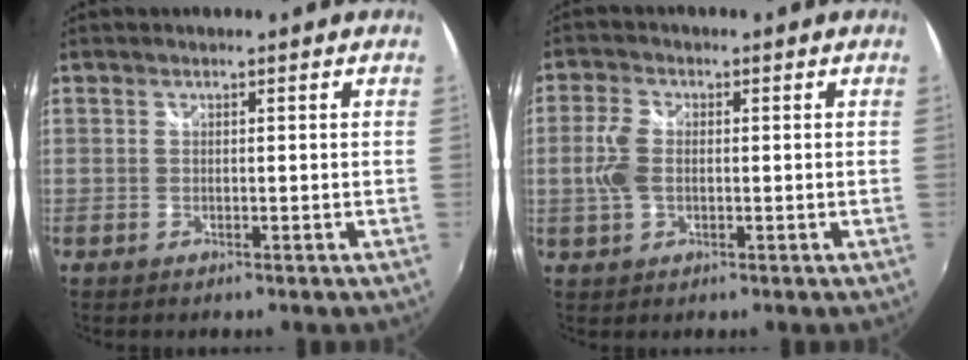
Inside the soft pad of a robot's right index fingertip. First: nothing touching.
{"total": 5.0, "force": [-0.3, 3.2, 3.9], "torque": [-0.088, 0.004, -0.005]}